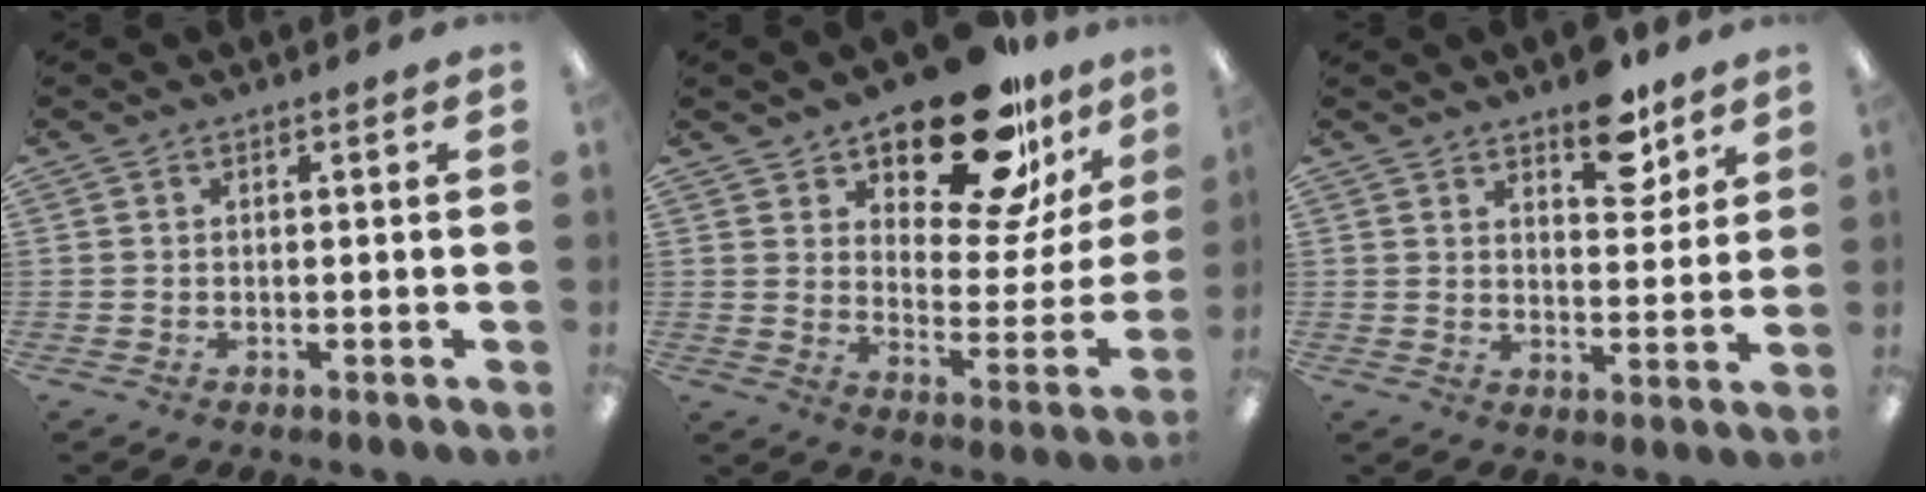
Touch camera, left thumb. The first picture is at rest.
{"total": 22.2, "force": [17.4, 7.8, 11.3], "torque": [-0.167, -0.124, 0.291]}
{"total": 9.6, "force": [7.0, 4.6, 4.7], "torque": [-0.041, -0.044, 0.117]}